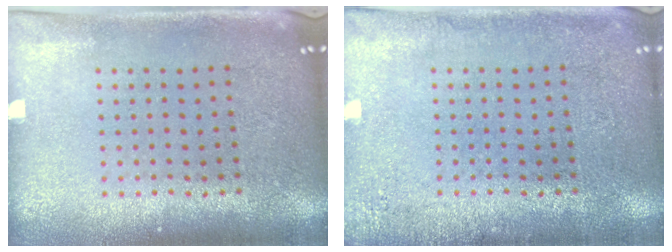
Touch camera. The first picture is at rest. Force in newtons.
{"total": 1.8, "press": 1.8, "slide": 0.3}